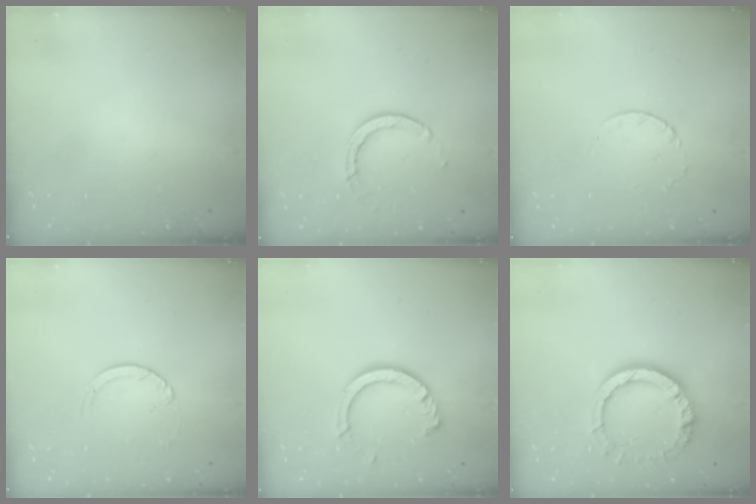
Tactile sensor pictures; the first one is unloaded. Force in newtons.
{"total": 4.9, "press": 4.9, "slide": 0.5}
{"total": 2.4, "press": 2.4, "slide": 0.3}
{"total": 2.4, "press": 2.4, "slide": 0.2}
{"total": 10.0, "press": 10.0, "slide": 0.9}
{"total": 11.6, "press": 11.6, "slide": 1.2}